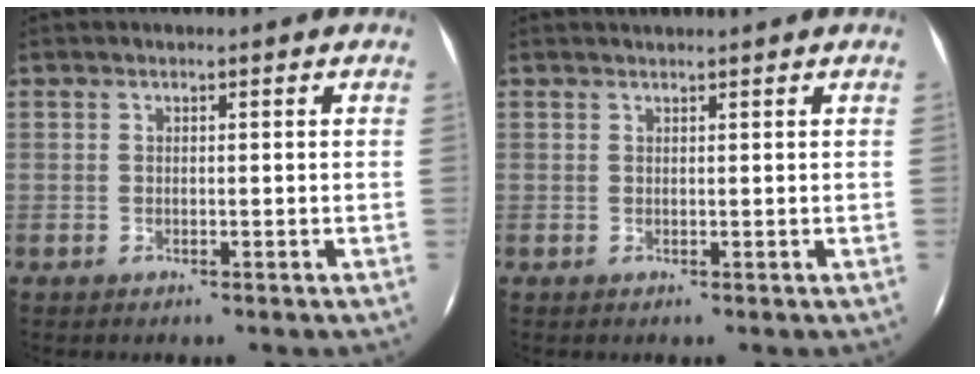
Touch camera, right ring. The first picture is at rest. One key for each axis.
{"total": 1.1, "fx": 1.0, "fy": -0.2, "fz": 0.2, "tx": -0.010, "ty": -0.002, "tz": 0.016}